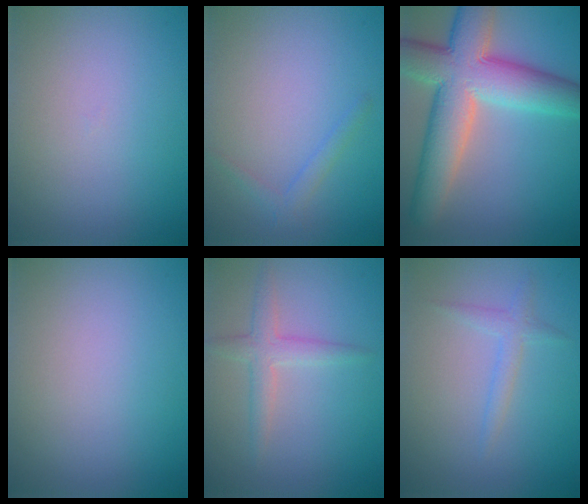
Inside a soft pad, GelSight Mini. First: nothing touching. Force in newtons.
{"total": 1.3, "press": 1.3, "slide": 0.1}
{"total": 11.0, "press": 11.0, "slide": 0.5}
{"total": 0.0}
{"total": 2.3, "press": 2.3, "slide": 0.0}
{"total": 1.5, "press": 1.5, "slide": 0.1}